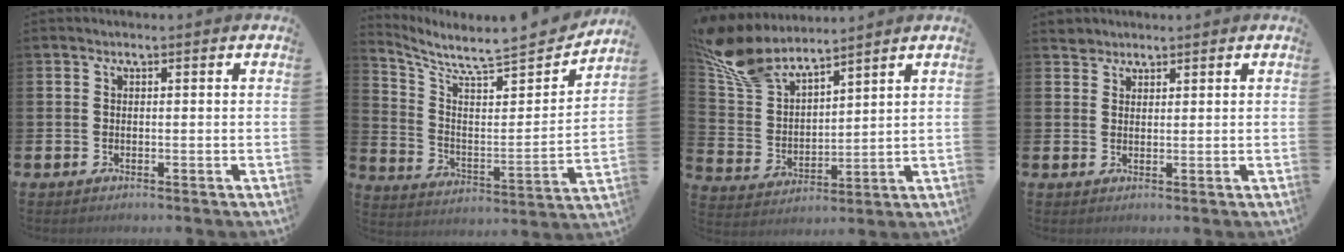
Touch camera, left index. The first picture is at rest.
{"total": 7.0, "force": [6.5, 1.2, 2.2], "torque": [-0.068, -0.070, 0.101]}
{"total": 9.4, "force": [8.5, 2.8, 3.0], "torque": [-0.103, -0.040, 0.159]}
{"total": 2.0, "force": [1.8, 0.8, -0.3], "torque": [0.009, -0.001, 0.034]}